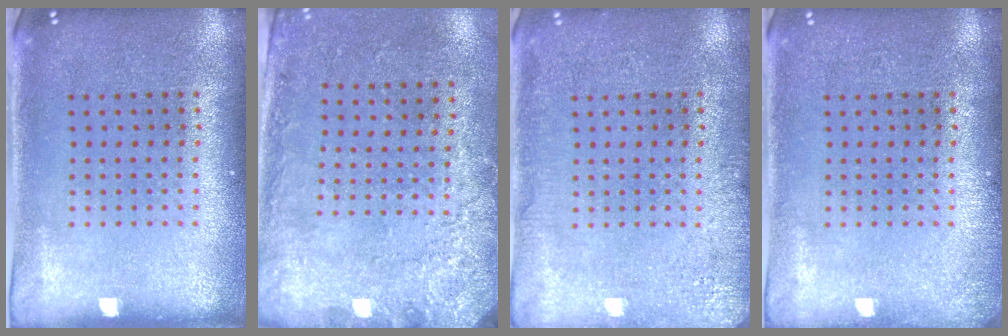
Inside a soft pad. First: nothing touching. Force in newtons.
{"total": 2.7, "press": 2.0, "slide": 1.8}
{"total": 2.8, "press": 2.8, "slide": 0.3}
{"total": 0.9, "press": 0.9, "slide": 0.2}